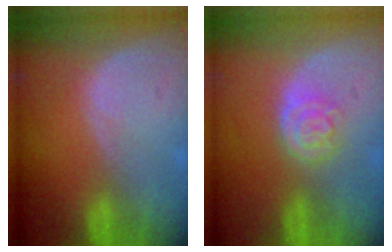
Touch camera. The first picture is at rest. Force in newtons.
{"total": 4.3, "press": 3.8, "slide": 2.0}